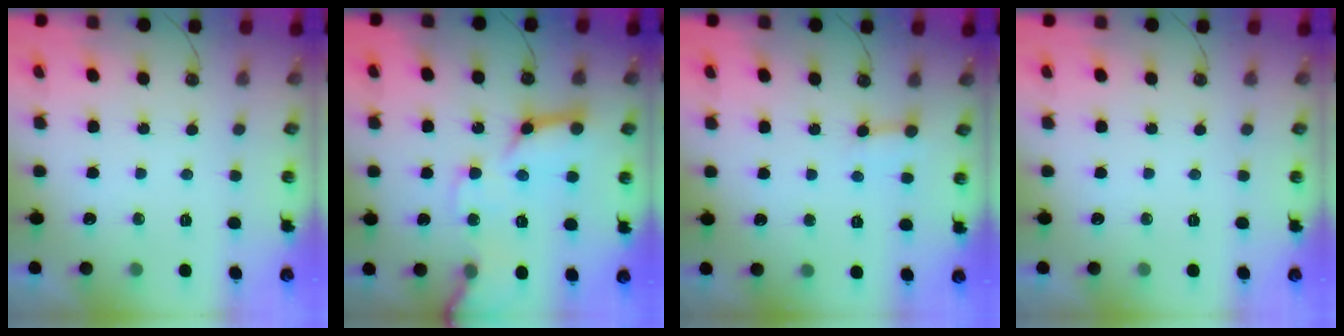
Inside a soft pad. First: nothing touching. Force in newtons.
{"total": 15.9, "press": 15.8, "slide": 2.1}
{"total": 3.7, "press": 3.7, "slide": 0.3}
{"total": 0.0}